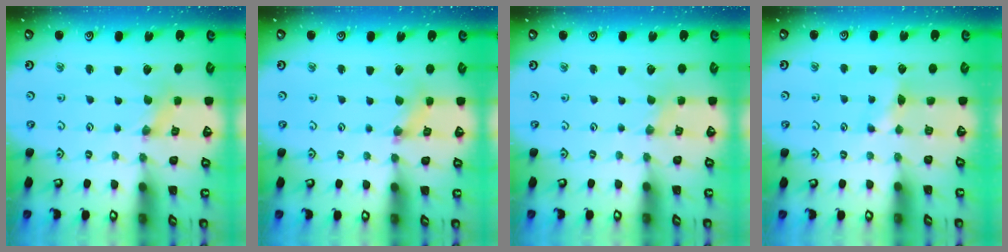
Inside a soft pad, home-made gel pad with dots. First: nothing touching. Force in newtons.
{"total": 2.0, "press": 2.0, "slide": 0.3}
{"total": 0.0}
{"total": 4.6, "press": 4.5, "slide": 0.8}